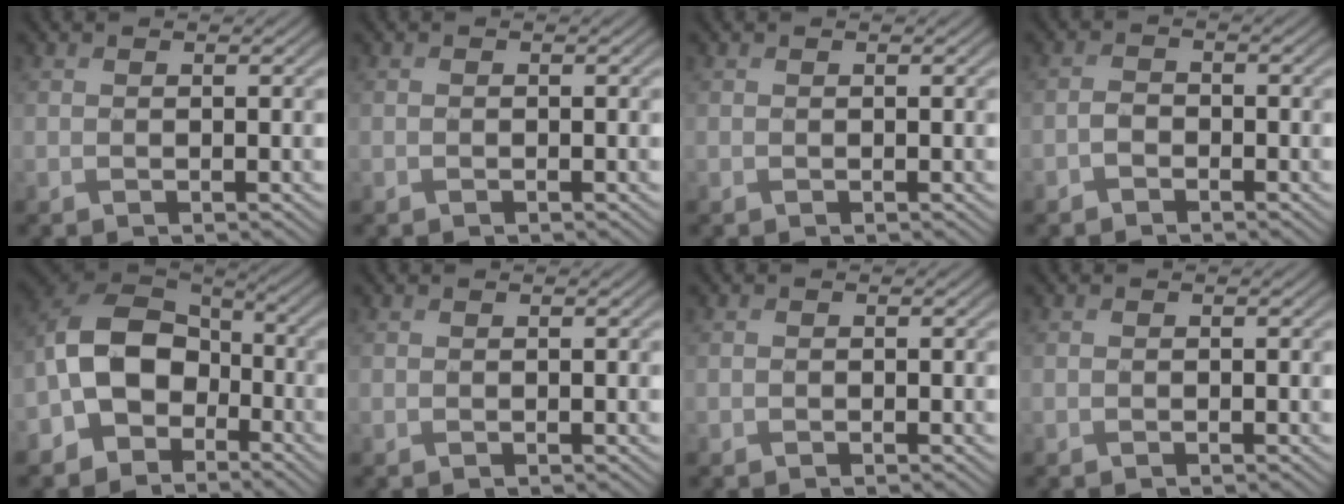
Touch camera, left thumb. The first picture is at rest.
{"total": 0.0}
{"total": 0.0}
{"total": 1.6, "force": [-1.1, 0.9, 0.7], "torque": [-0.013, 0.004, -0.027]}
{"total": 10.3, "force": [-3.9, 7.2, 6.3], "torque": [-0.128, 0.003, -0.100]}
{"total": 0.0}
{"total": 0.0}
{"total": 0.0}